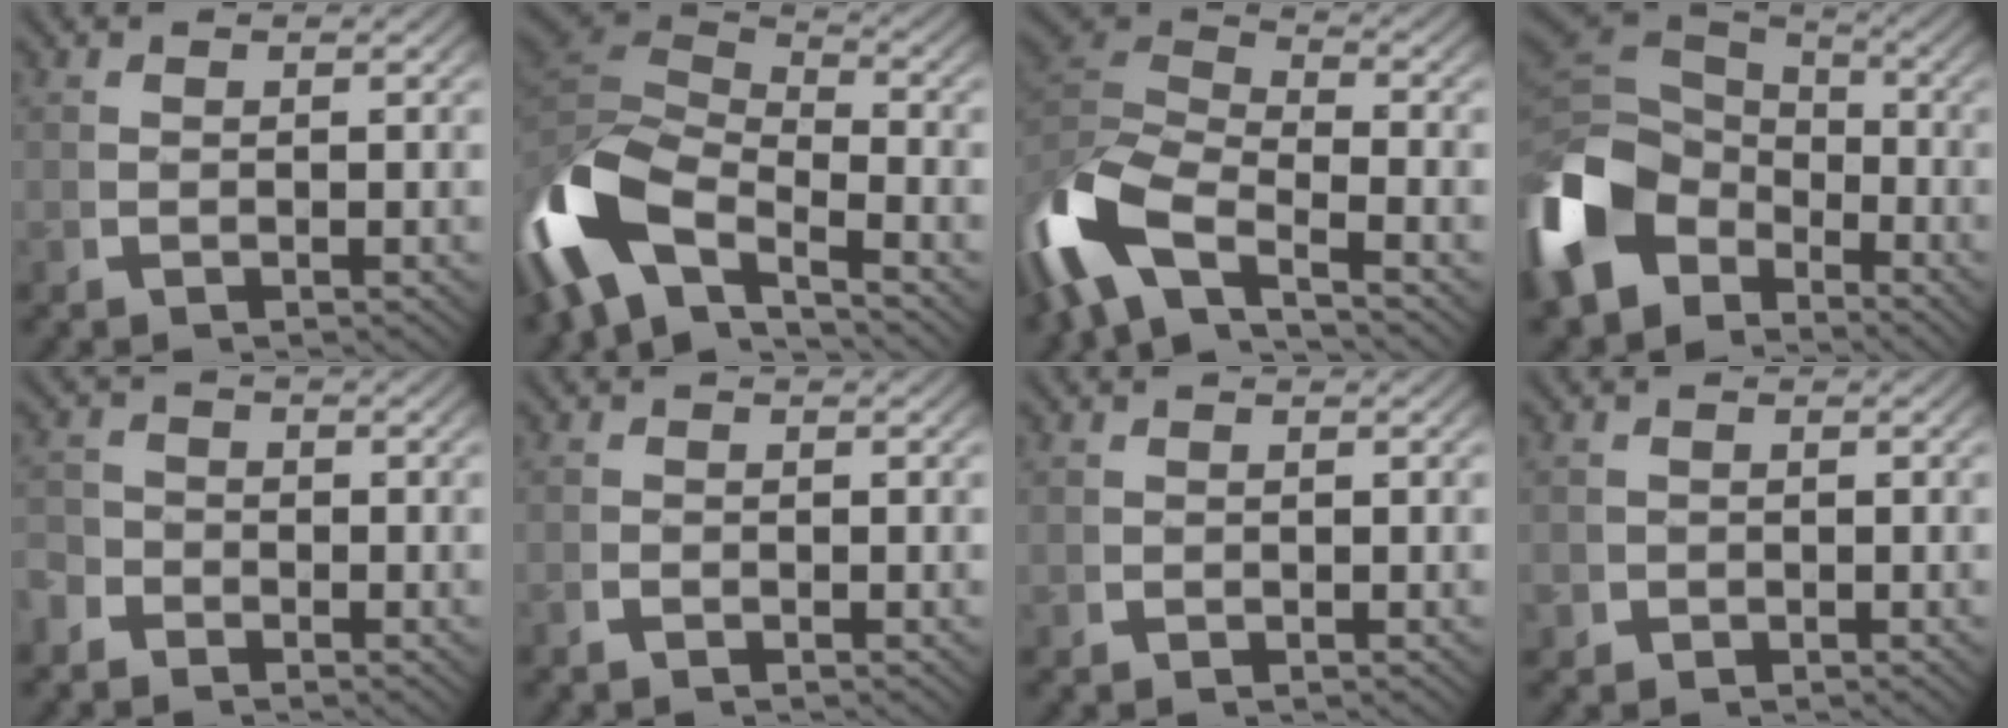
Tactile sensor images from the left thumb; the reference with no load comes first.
{"total": 12.2, "force": [-1.6, 8.2, 8.8], "torque": [-0.222, -0.028, -0.023]}
{"total": 11.0, "force": [-2.3, 7.5, 7.7], "torque": [-0.195, -0.027, -0.036]}
{"total": 13.2, "force": [-2.1, 9.5, 9.0], "torque": [-0.202, -0.030, -0.023]}
{"total": 2.1, "force": [-1.5, 1.5, 0.3], "torque": [-0.004, -0.008, -0.032]}
{"total": 0.6, "force": [-0.5, 0.2, 0.1], "torque": [-0.001, -0.002, -0.013]}
{"total": 0.0}
{"total": 1.2, "force": [-0.5, 1.1, 0.1], "torque": [-0.003, -0.010, -0.006]}